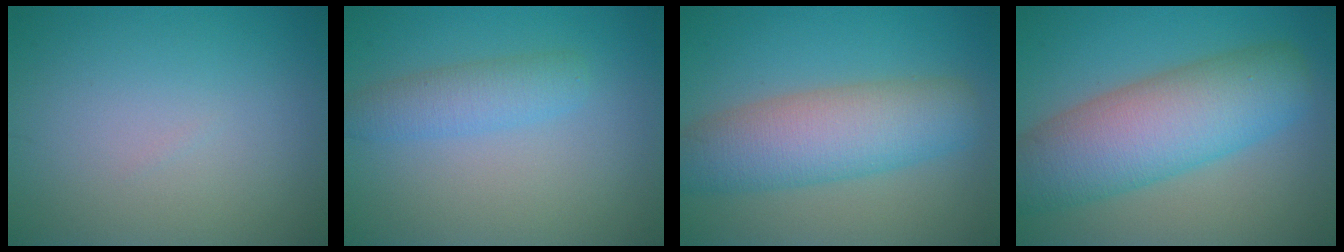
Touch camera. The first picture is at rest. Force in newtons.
{"total": 2.8, "press": 2.8, "slide": 0.1}
{"total": 7.3, "press": 7.3, "slide": 0.4}
{"total": 9.5, "press": 9.5, "slide": 0.3}